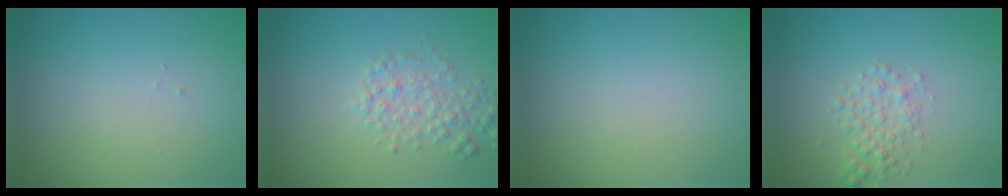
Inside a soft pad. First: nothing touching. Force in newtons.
{"total": 2.5, "press": 2.5, "slide": 0.1}
{"total": 0.0}
{"total": 2.2, "press": 2.2, "slide": 0.1}